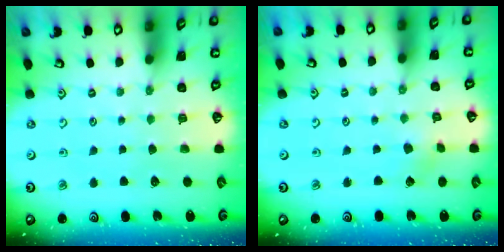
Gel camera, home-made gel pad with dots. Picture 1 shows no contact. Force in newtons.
{"total": 1.8, "press": 1.7, "slide": 0.6}